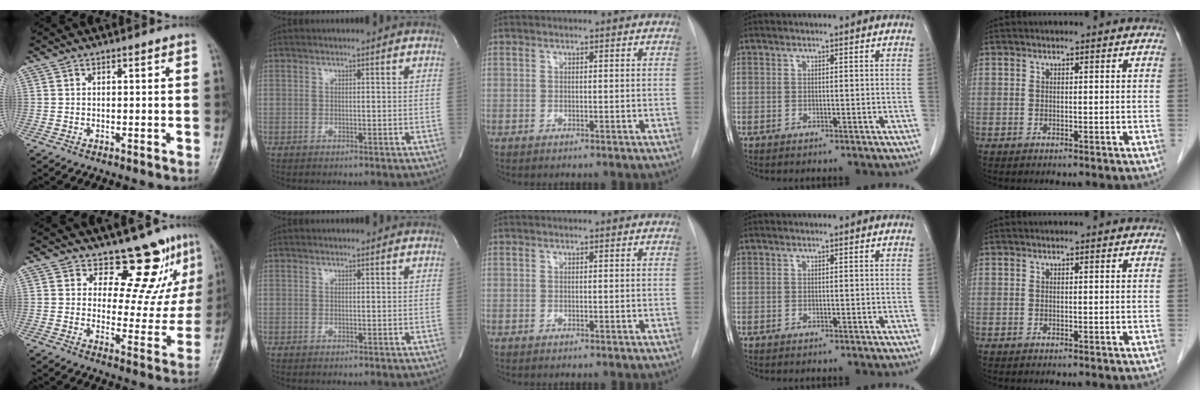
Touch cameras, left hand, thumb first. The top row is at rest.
{"thumb": {"total": 11.6, "force": [8.8, 5.1, 5.5], "torque": [-0.029, -0.070, 0.114]}}